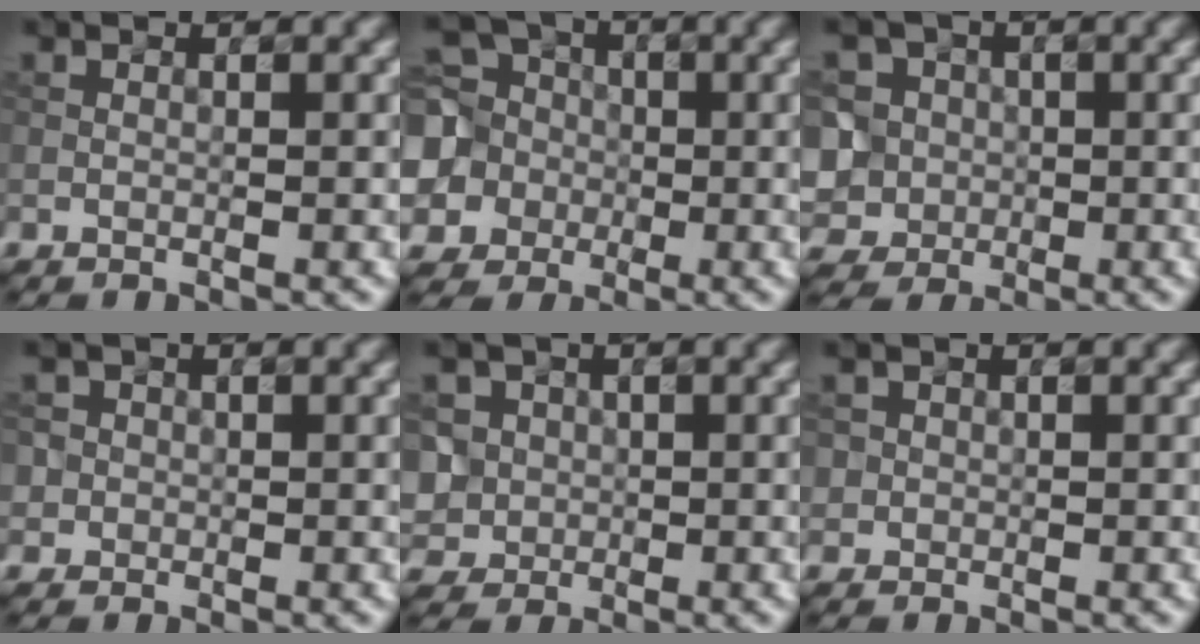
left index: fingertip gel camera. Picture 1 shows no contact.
{"total": 10.2, "force": [-0.2, 9.3, 4.1], "torque": [-0.120, 0.017, -0.034]}
{"total": 10.7, "force": [-1.5, 9.8, 4.0], "torque": [-0.103, 0.014, -0.056]}
{"total": 3.2, "force": [0.6, 3.0, 0.9], "torque": [-0.003, 0.015, -0.001]}
{"total": 7.1, "force": [-0.3, 6.6, 2.6], "torque": [-0.064, 0.021, -0.024]}
{"total": 1.1, "force": [0.0, 1.1, 0.0], "torque": [0.014, -0.003, 0.002]}